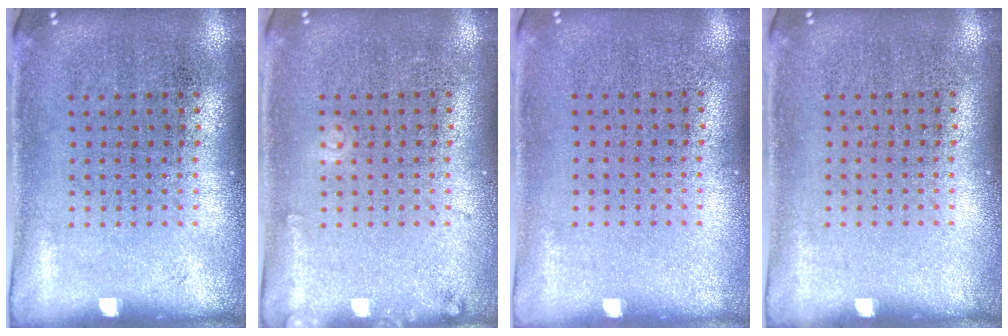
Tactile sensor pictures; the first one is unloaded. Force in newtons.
{"total": 1.0, "press": 1.0, "slide": 0.1}
{"total": 0.0}
{"total": 0.0}